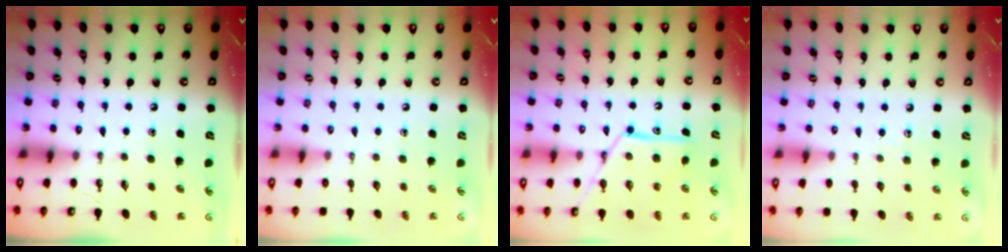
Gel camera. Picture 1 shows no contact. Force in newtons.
{"total": 0.0}
{"total": 14.2, "press": 14.2, "slide": 1.2}
{"total": 2.9, "press": 2.8, "slide": 0.2}